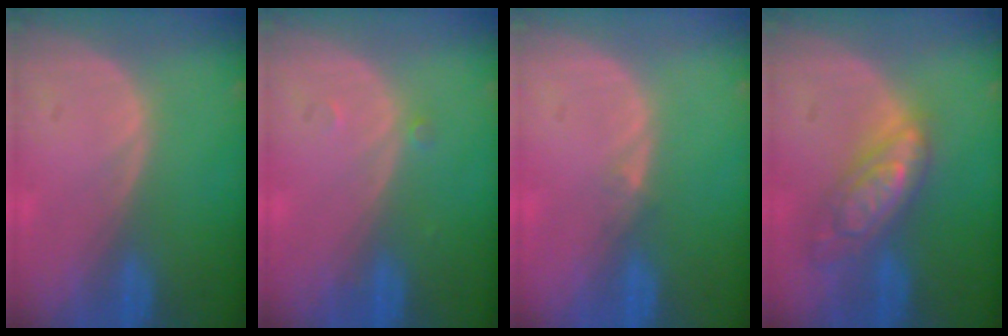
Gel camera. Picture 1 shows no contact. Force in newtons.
{"total": 0.7, "press": 0.7, "slide": 0.1}
{"total": 0.9, "press": 0.7, "slide": 0.6}
{"total": 7.5, "press": 7.5, "slide": 0.5}